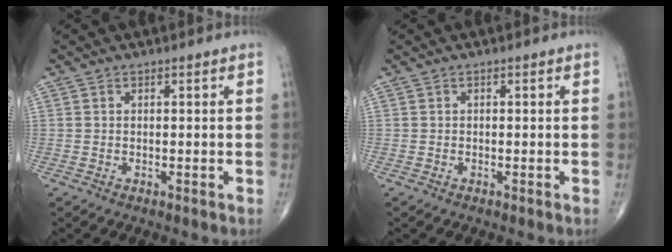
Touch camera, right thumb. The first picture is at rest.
{"total": 0.0}